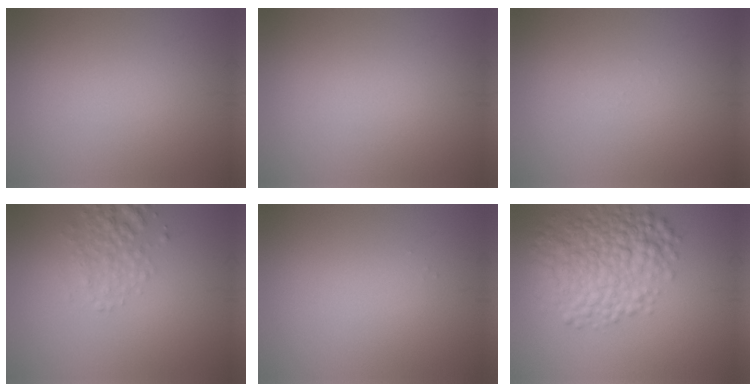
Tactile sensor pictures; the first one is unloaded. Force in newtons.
{"total": 0.0}
{"total": 0.0}
{"total": 2.7, "press": 2.7, "slide": 0.1}
{"total": 0.0}
{"total": 7.1, "press": 7.1, "slide": 0.1}